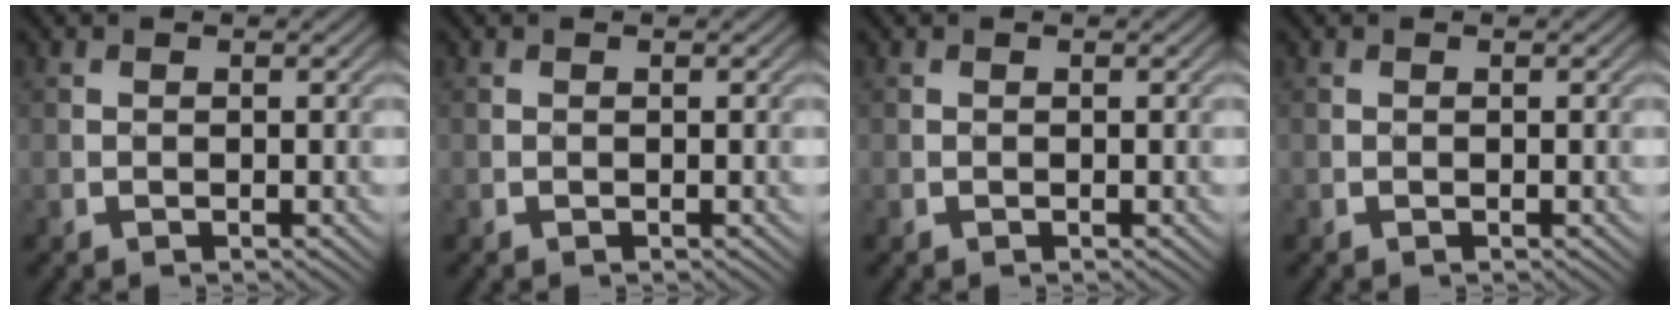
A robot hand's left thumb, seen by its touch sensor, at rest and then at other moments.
{"total": 0.0}
{"total": 0.0}
{"total": 0.0}